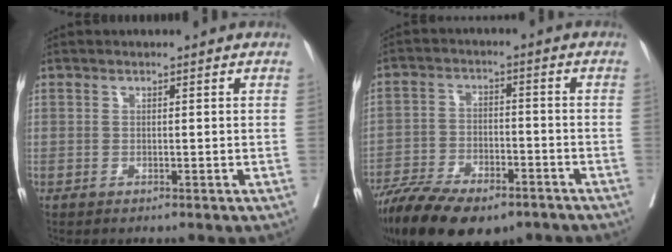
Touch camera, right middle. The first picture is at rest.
{"total": 16.8, "force": [-12.5, 6.4, 9.3], "torque": [-0.186, -0.016, -0.205]}